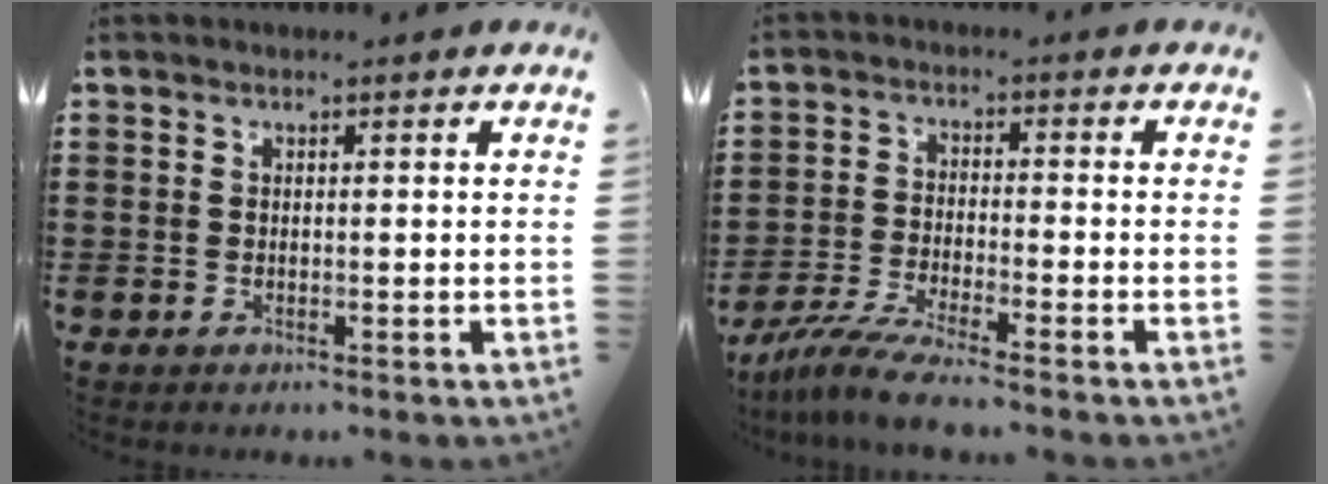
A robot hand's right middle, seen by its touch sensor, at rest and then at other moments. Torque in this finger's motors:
{"motor_torque": [1.25, -0.41, 0.39, 0.15]}